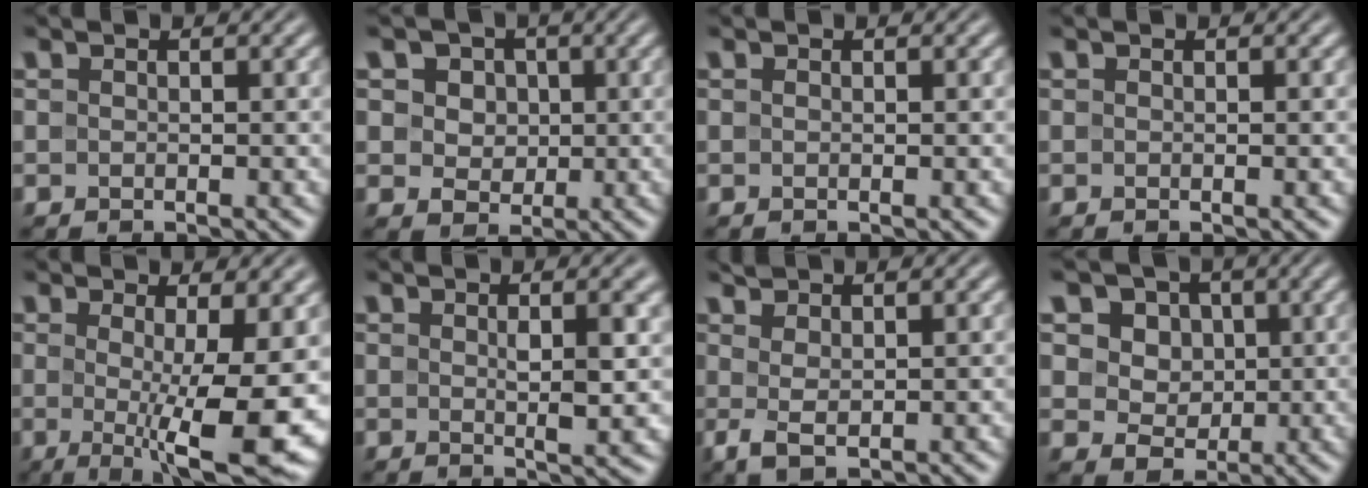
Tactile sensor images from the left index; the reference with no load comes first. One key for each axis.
{"total": 5.8, "fx": 2.1, "fy": 4.6, "fz": 2.7, "tx": -0.044, "ty": 0.014, "tz": 0.016}
{"total": 0.0}
{"total": 0.0}
{"total": 10.4, "fx": -1.0, "fy": 2.3, "fz": 10.1, "tx": -0.140, "ty": -0.018, "tz": -0.010}
{"total": 3.9, "fx": 0.7, "fy": 0.7, "fz": 3.7, "tx": -0.055, "ty": -0.002, "tz": 0.013}
{"total": 2.4, "fx": 0.8, "fy": 0.7, "fz": 2.1, "tx": -0.047, "ty": 0.002, "tz": 0.018}
{"total": 7.3, "fx": 2.8, "fy": 5.8, "fz": 3.4, "tx": -0.066, "ty": 0.009, "tz": 0.030}